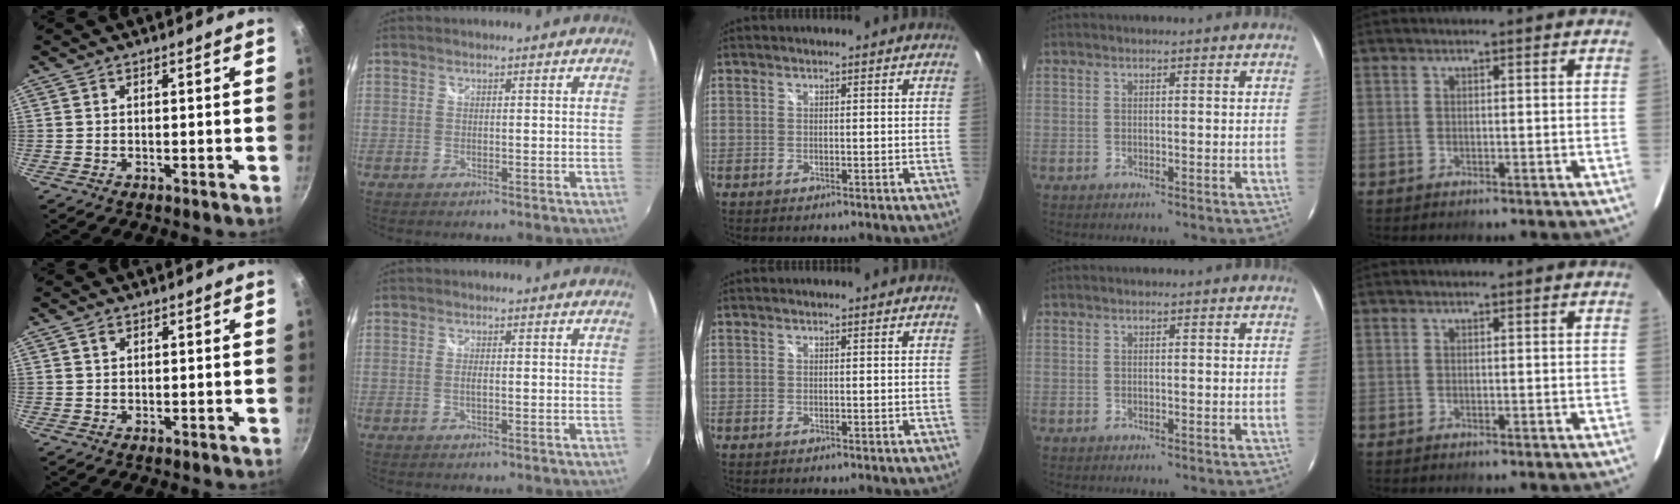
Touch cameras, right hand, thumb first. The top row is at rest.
{"thumb": {"total": 1.1, "force": [0.7, 0.7, 0.6], "torque": [-0.009, 0.000, 0.010]}, "index": {"total": 1.1, "force": [-0.2, 0.2, 1.1], "torque": [-0.023, 0.000, -0.005]}}